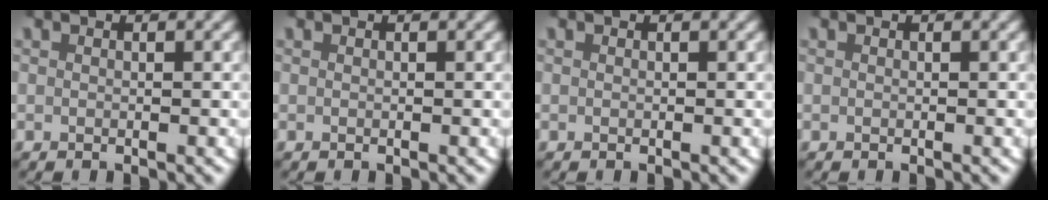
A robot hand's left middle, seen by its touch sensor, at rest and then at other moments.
{"total": 0.0}
{"total": 0.0}
{"total": 0.0}